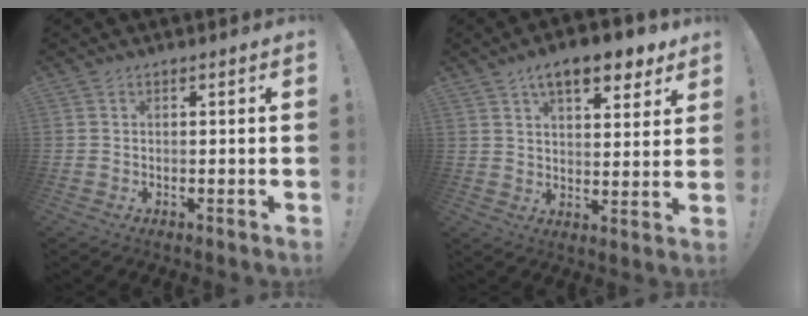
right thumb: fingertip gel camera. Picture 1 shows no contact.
{"total": 11.2, "force": [7.2, 4.2, 7.5], "torque": [-0.106, -0.035, 0.121]}